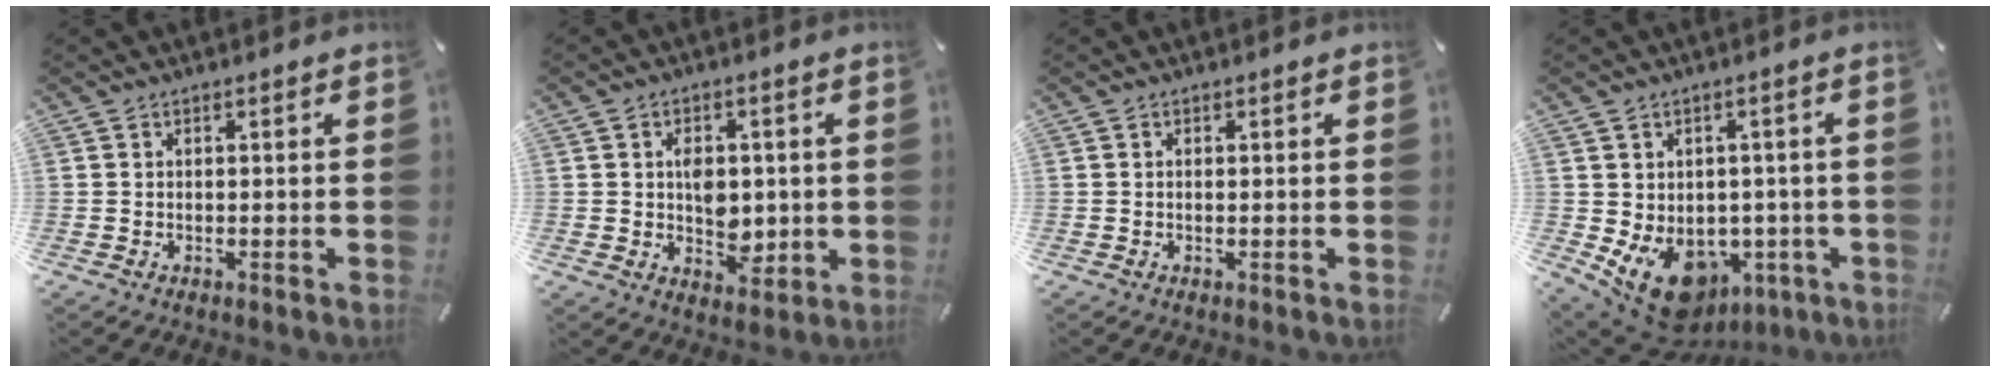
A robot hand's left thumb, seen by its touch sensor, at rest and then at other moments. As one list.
[{"total": 7.0, "force": [0.1, 5.5, 4.3], "torque": [-0.032, -0.003, -0.001]}, {"total": 0.0}, {"total": 10.5, "force": [-4.1, 8.1, 5.1], "torque": [-0.081, 0.008, -0.061]}]